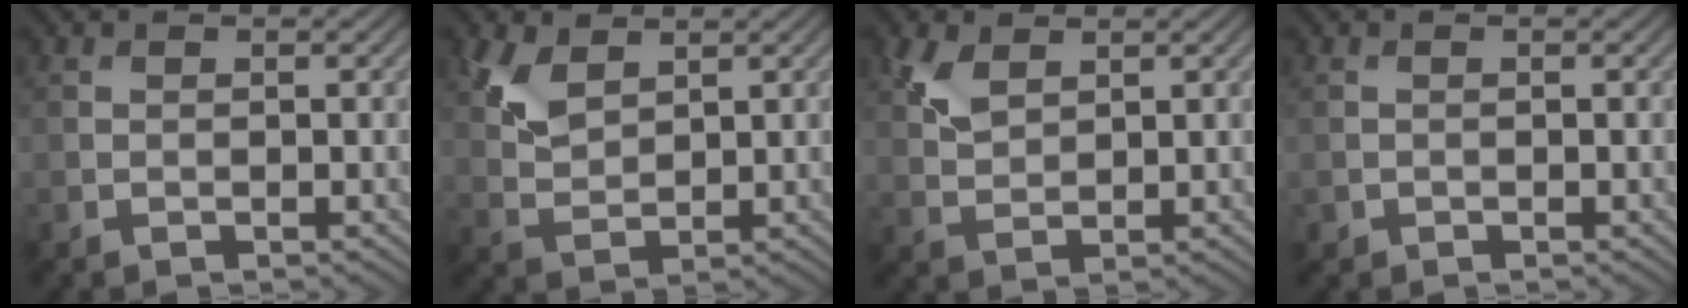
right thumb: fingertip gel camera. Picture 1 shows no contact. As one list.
[{"total": 4.9, "force": [2.7, 2.8, 3.0], "torque": [-0.079, -0.001, 0.058]}, {"total": 4.0, "force": [2.2, 2.3, 2.5], "torque": [-0.066, 0.001, 0.047]}, {"total": 0.6, "force": [-0.3, 0.5, 0.0], "torque": [0.002, -0.005, -0.006]}]